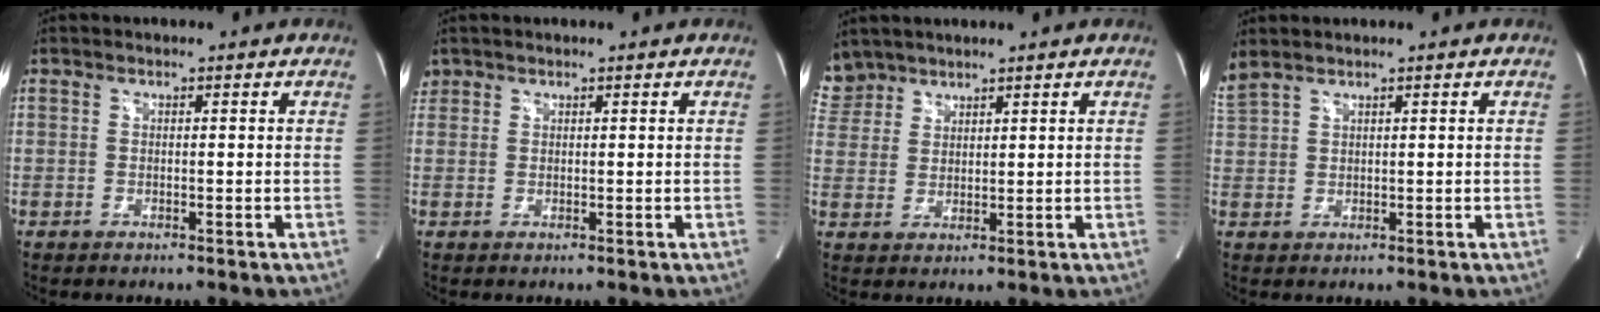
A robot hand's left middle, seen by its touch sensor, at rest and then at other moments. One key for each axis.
{"total": 1.6, "fx": 1.1, "fy": 1.2, "fz": 0.1, "tx": 0.001, "ty": 0.015, "tz": 0.023}
{"total": 5.1, "fx": 4.5, "fy": 2.4, "fz": -0.2, "tx": 0.002, "ty": 0.012, "tz": 0.097}
{"total": 2.8, "fx": 2.6, "fy": 0.2, "fz": 1.1, "tx": -0.045, "ty": 0.023, "tz": 0.066}